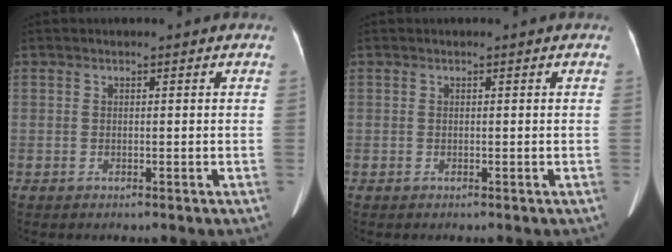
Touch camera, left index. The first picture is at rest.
{"total": 0.0}